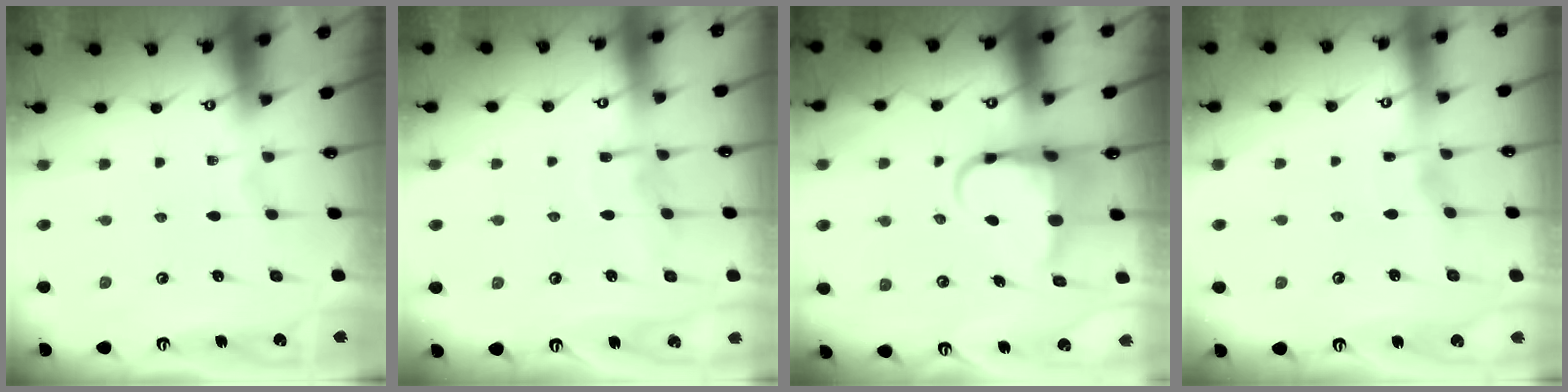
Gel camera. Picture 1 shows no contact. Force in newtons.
{"total": 8.8, "press": 8.8, "slide": 0.7}
{"total": 6.7, "press": 6.6, "slide": 1.2}
{"total": 3.1, "press": 3.1, "slide": 0.5}